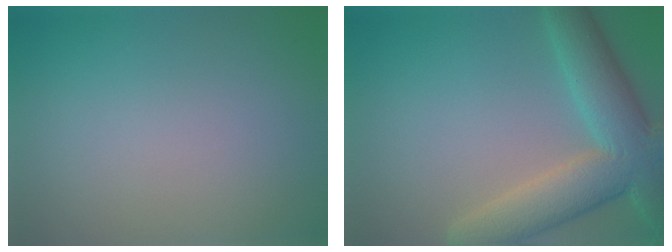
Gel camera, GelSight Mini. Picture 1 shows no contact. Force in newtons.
{"total": 8.9, "press": 8.8, "slide": 0.8}